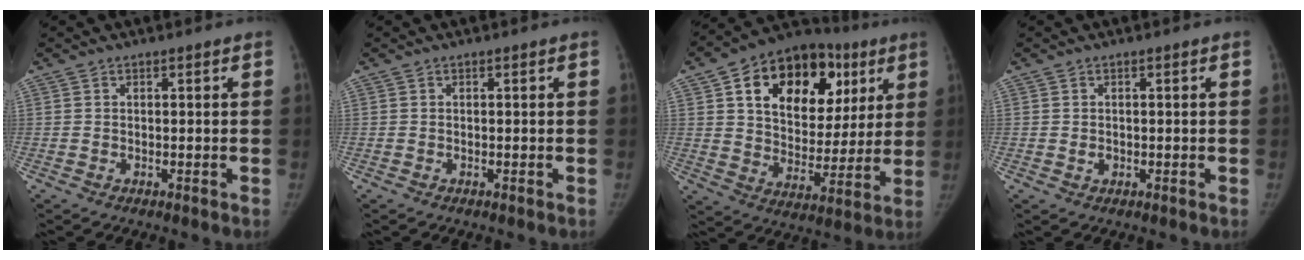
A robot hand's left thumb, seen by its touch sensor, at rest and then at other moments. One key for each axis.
{"total": 0.0}
{"total": 24.2, "fx": 9.8, "fy": 15.5, "fz": 15.7, "tx": -0.192, "ty": 0.004, "tz": 0.151}
{"total": 1.0, "fx": 0.1, "fy": 0.8, "fz": 0.6, "tx": -0.005, "ty": 0.000, "tz": 0.005}